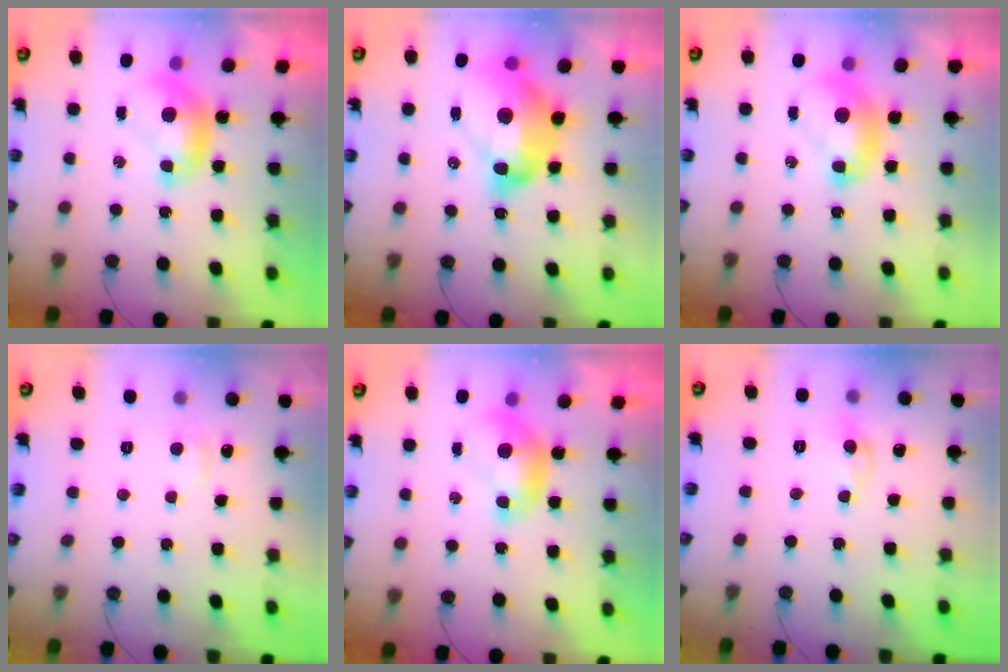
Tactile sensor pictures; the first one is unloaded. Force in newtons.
{"total": 10.3, "press": 10.2, "slide": 1.6}
{"total": 2.0, "press": 2.0, "slide": 0.0}
{"total": 3.0, "press": 3.0, "slide": 0.3}
{"total": 0.0}
{"total": 0.0}